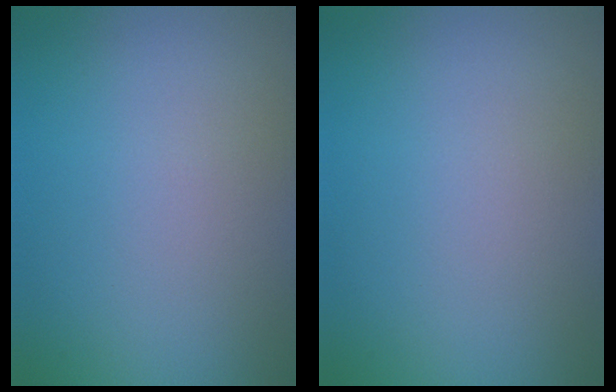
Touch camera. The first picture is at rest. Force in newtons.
{"total": 0.0}